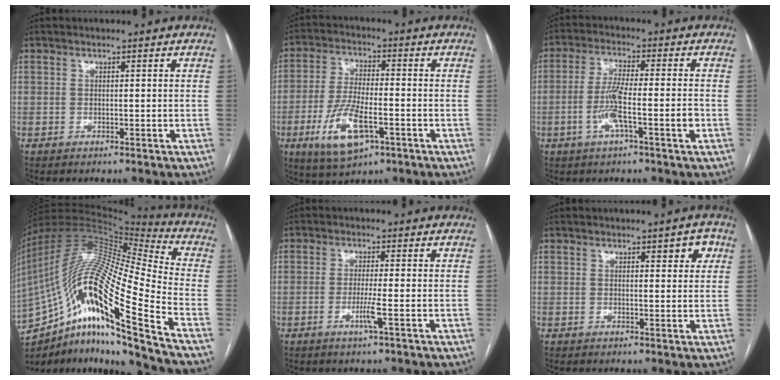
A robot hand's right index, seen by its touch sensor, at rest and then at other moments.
{"total": 11.0, "force": [-4.4, 3.7, 9.3], "torque": [-0.194, -0.010, -0.076]}
{"total": 7.5, "force": [-2.6, 0.4, 7.1], "torque": [-0.135, 0.005, -0.048]}
{"total": 25.4, "force": [-13.8, 1.5, 21.3], "torque": [-0.416, -0.006, -0.250]}
{"total": 3.1, "force": [-1.2, -0.5, 2.9], "torque": [-0.058, -0.007, -0.024]}
{"total": 3.3, "force": [1.7, 1.2, 2.6], "torque": [-0.027, 0.004, 0.021]}